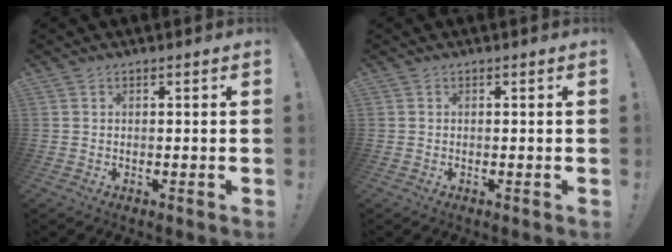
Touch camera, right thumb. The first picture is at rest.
{"total": 0.0}